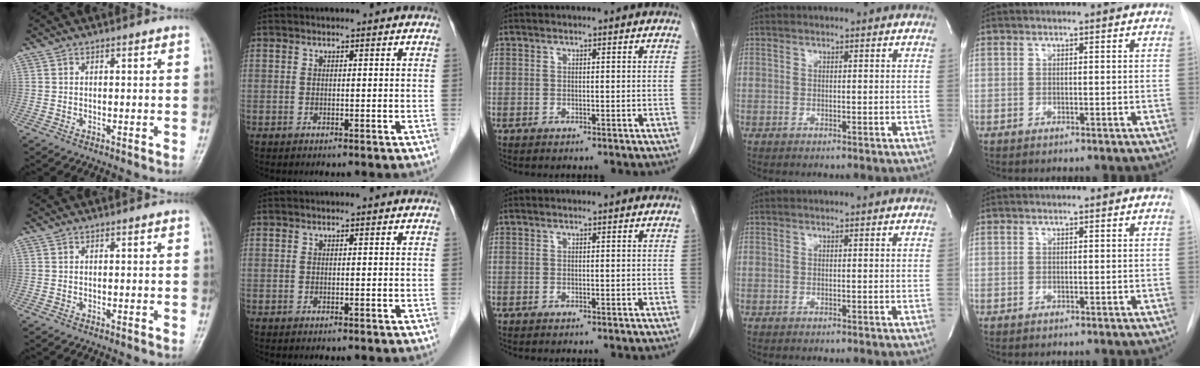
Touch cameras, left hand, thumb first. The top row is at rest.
{}